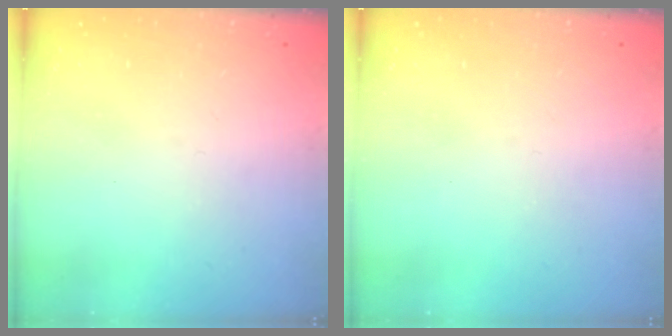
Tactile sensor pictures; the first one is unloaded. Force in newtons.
{"total": 0.0}